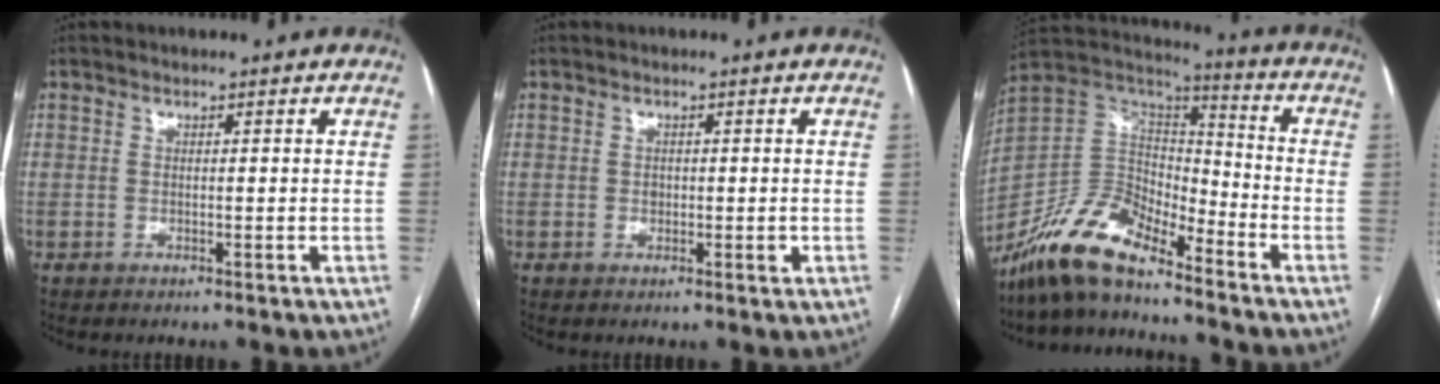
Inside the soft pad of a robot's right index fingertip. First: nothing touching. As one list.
[{"total": 1.5, "force": [-0.1, 1.1, 1.0], "torque": [-0.016, 0.000, 0.000]}, {"total": 13.4, "force": [-10.7, 4.3, 6.7], "torque": [-0.127, 0.025, -0.204]}]